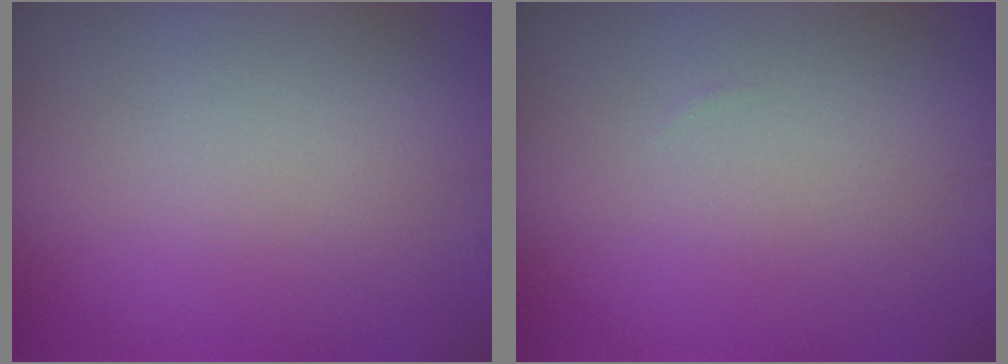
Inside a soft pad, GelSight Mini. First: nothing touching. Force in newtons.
{"total": 0.0}